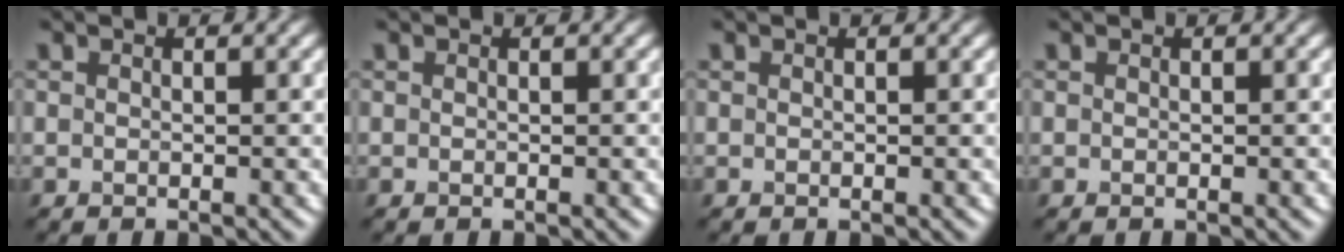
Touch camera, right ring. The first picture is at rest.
{"total": 0.0}
{"total": 0.0}
{"total": 0.0}